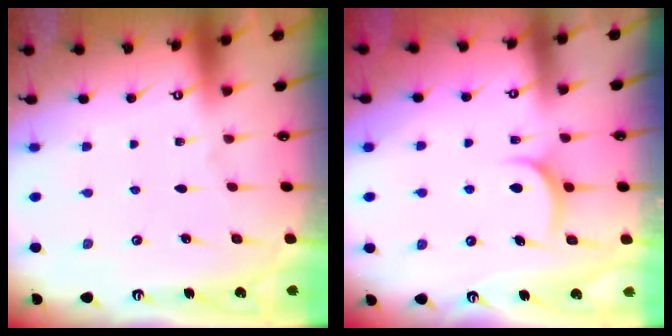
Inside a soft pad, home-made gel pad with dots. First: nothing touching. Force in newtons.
{"total": 6.0, "press": 6.0, "slide": 0.2}